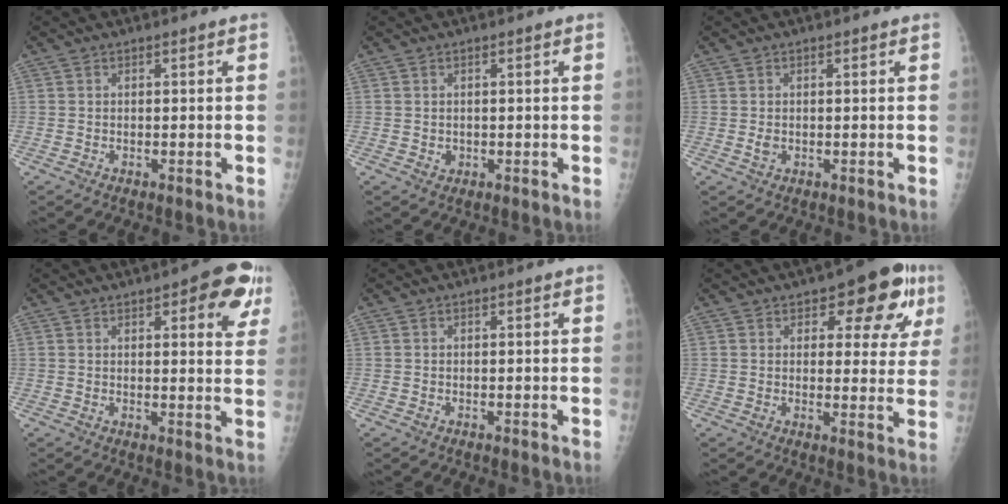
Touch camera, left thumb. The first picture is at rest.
{"total": 1.1, "force": [0.0, 1.0, 0.5], "torque": [-0.006, 0.000, 0.005]}
{"total": 1.3, "force": [0.0, 1.0, 0.9], "torque": [-0.012, -0.001, 0.002]}
{"total": 9.8, "force": [5.0, 3.4, 7.7], "torque": [-0.056, -0.015, 0.052]}
{"total": 0.0}
{"total": 12.4, "force": [6.2, 5.8, 9.1], "torque": [-0.066, -0.012, 0.075]}